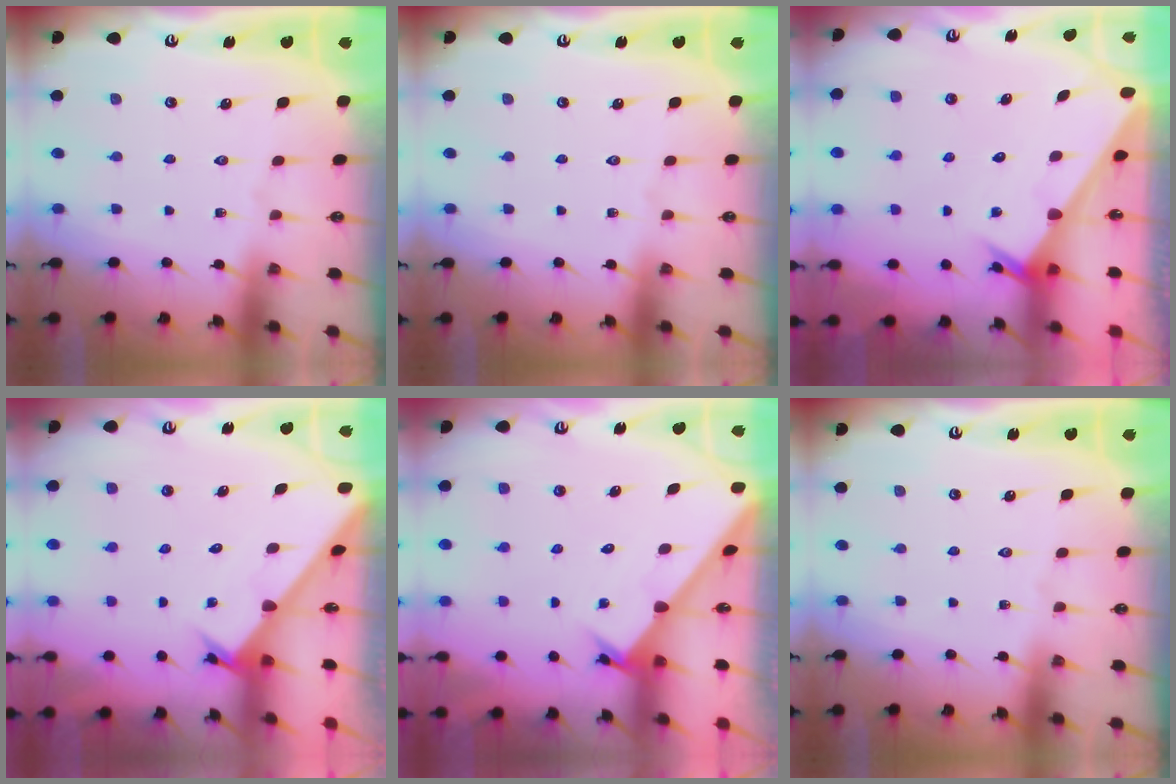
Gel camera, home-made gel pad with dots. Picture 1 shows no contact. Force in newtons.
{"total": 0.0}
{"total": 1.9, "press": 1.9, "slide": 0.1}
{"total": 2.7, "press": 2.7, "slide": 0.3}
{"total": 1.7, "press": 1.7, "slide": 0.1}
{"total": 0.0}